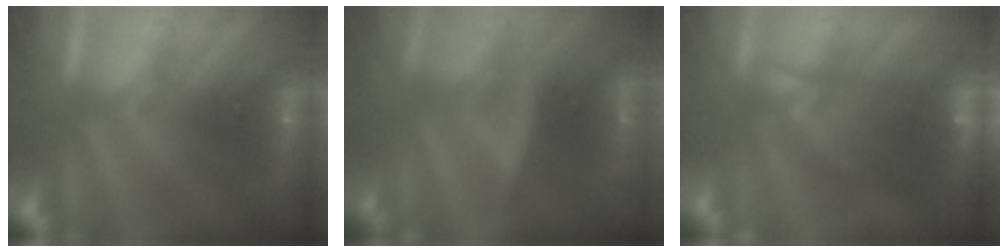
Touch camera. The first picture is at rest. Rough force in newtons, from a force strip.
{"total": 2.5}
{"total": 7.7}